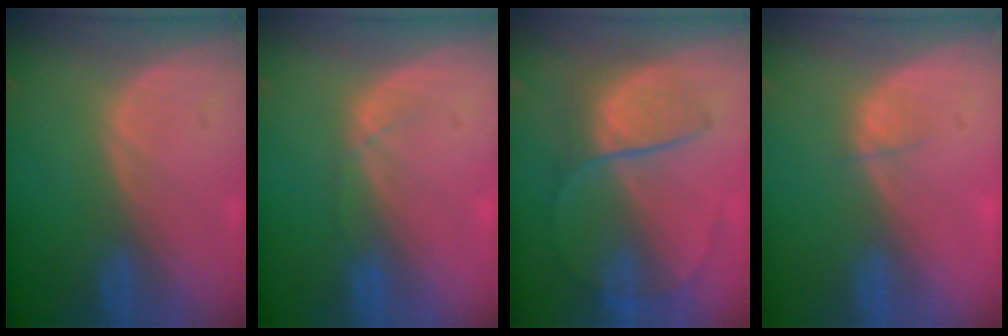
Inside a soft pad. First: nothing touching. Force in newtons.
{"total": 1.4, "press": 1.3, "slide": 0.3}
{"total": 7.0, "press": 6.6, "slide": 2.2}
{"total": 1.1, "press": 1.0, "slide": 0.4}